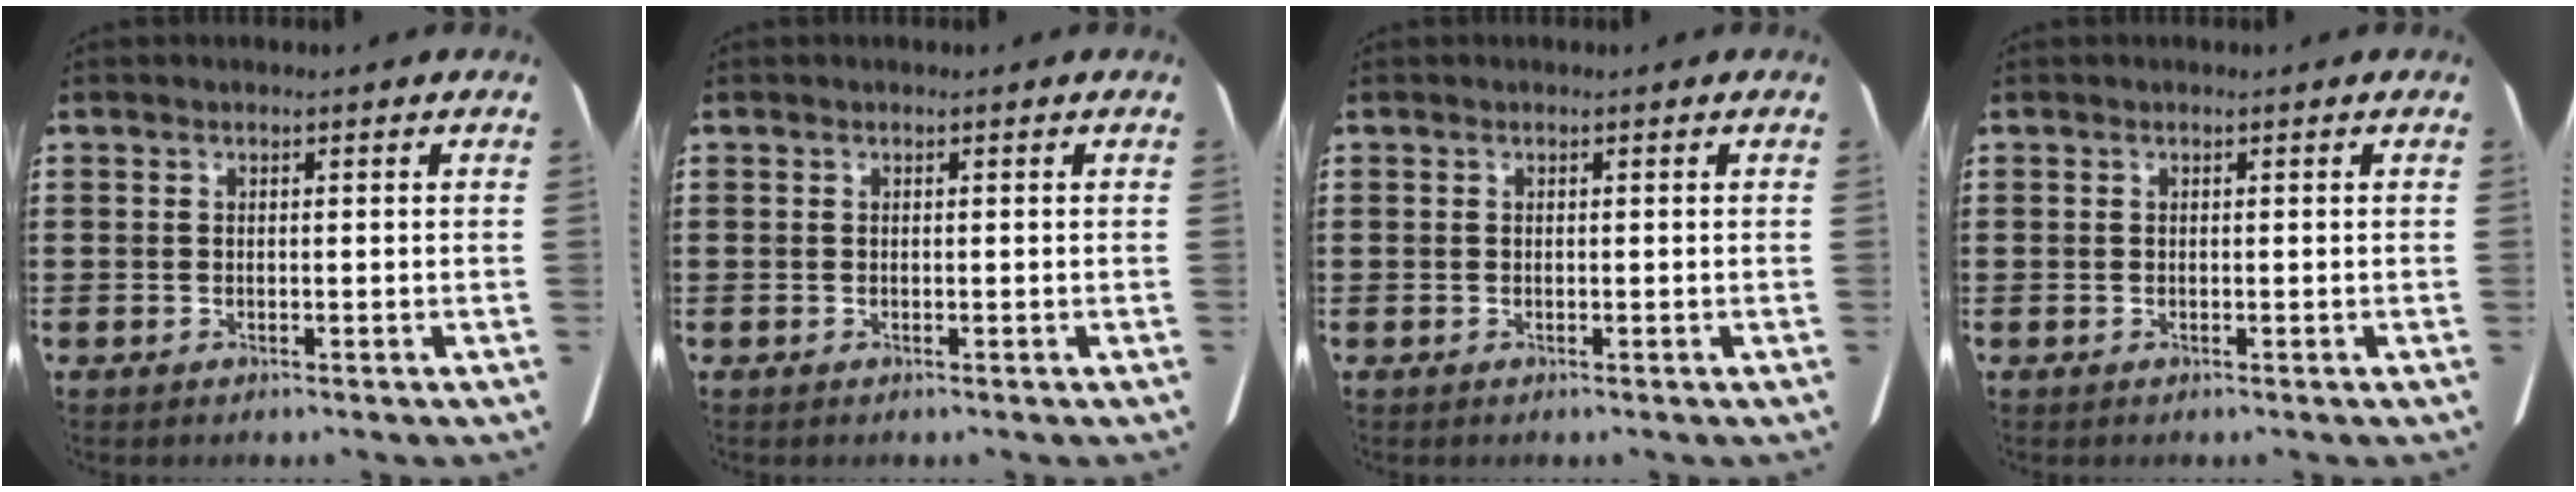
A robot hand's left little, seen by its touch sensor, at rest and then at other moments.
{"total": 0.0}
{"total": 0.0}
{"total": 0.0}